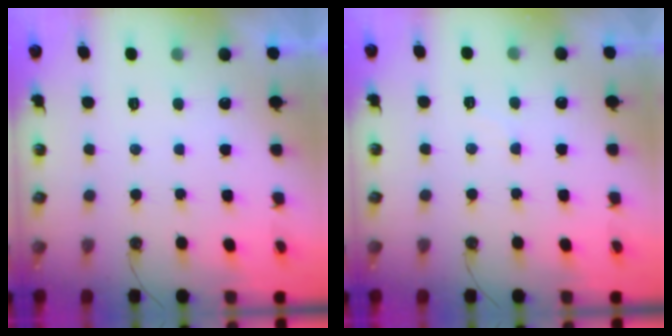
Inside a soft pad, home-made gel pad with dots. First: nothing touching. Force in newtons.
{"total": 6.7, "press": 6.7, "slide": 0.8}